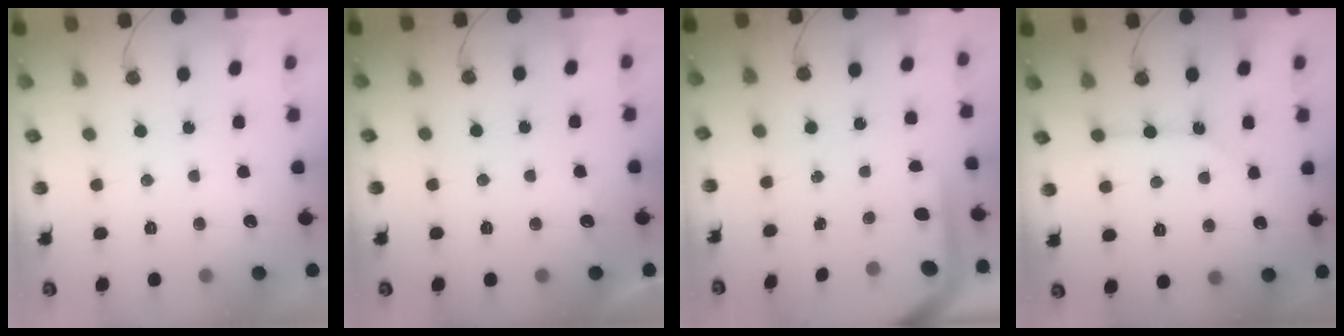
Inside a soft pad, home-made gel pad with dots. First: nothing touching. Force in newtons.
{"total": 2.5, "press": 2.5, "slide": 0.5}
{"total": 5.5, "press": 5.5, "slide": 0.2}
{"total": 3.1, "press": 3.1, "slide": 0.3}